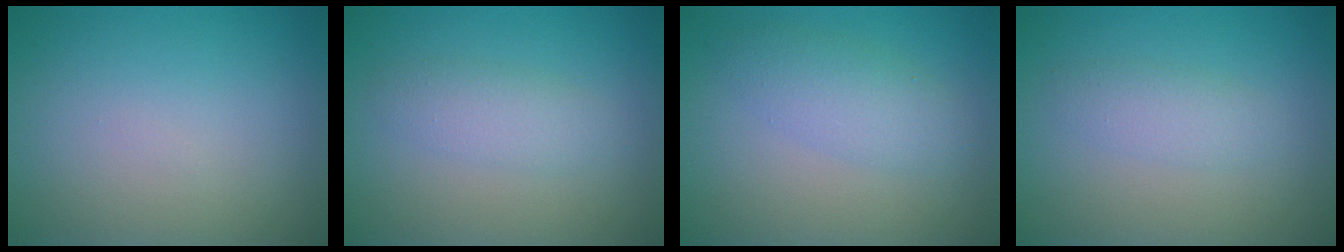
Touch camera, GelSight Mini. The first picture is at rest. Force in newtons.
{"total": 2.2, "press": 2.2, "slide": 0.2}
{"total": 3.1, "press": 3.1, "slide": 0.0}
{"total": 1.9, "press": 1.9, "slide": 0.0}